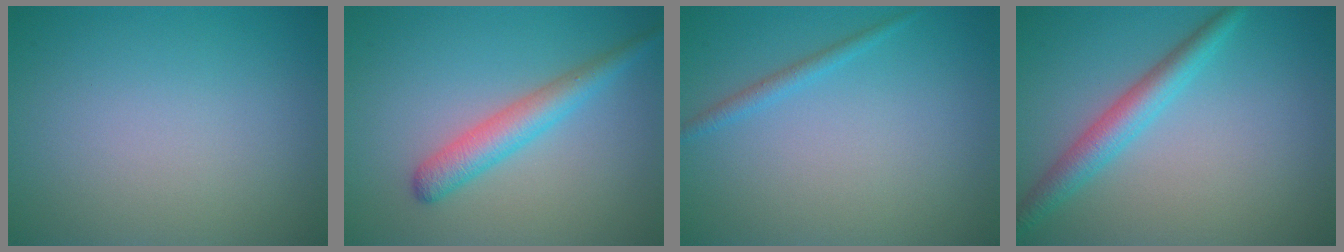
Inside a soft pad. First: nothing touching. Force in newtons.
{"total": 3.4, "press": 3.4, "slide": 0.1}
{"total": 1.2, "press": 1.1, "slide": 0.1}
{"total": 3.4, "press": 3.4, "slide": 0.1}